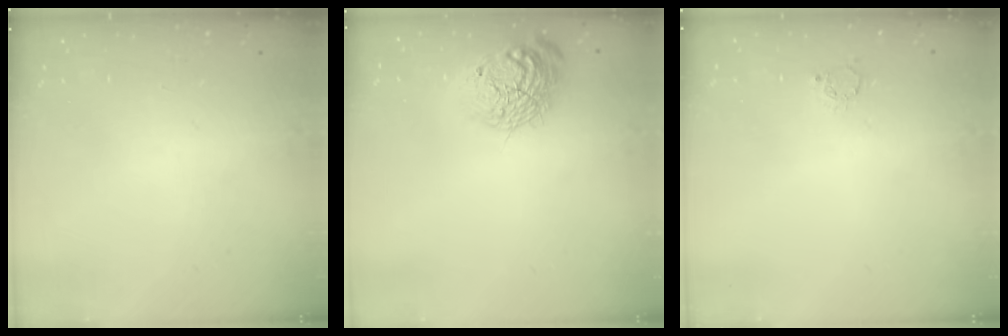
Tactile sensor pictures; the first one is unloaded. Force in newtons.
{"total": 15.8, "press": 15.7, "slide": 1.5}
{"total": 2.6, "press": 2.6, "slide": 0.3}